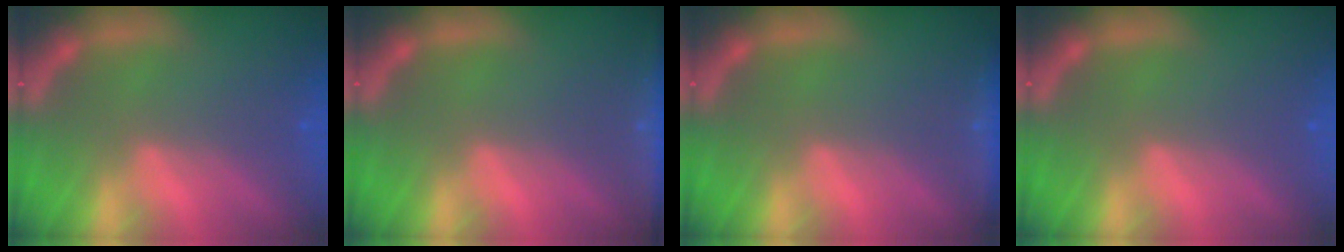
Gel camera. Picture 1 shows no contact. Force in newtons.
{"total": 5.0}
{"total": 2.4}
{"total": 0.0}